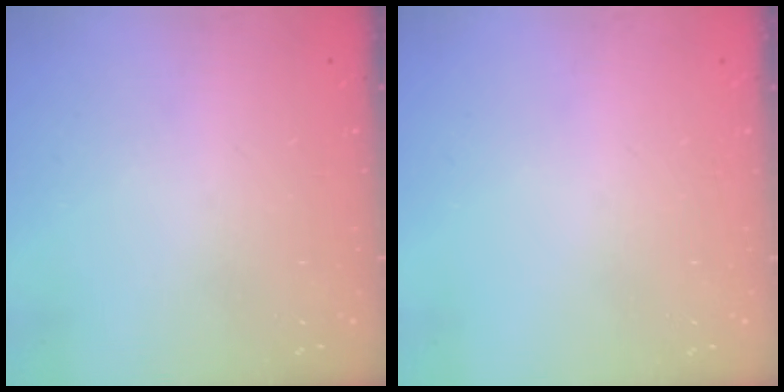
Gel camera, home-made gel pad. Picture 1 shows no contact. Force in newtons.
{"total": 0.0}